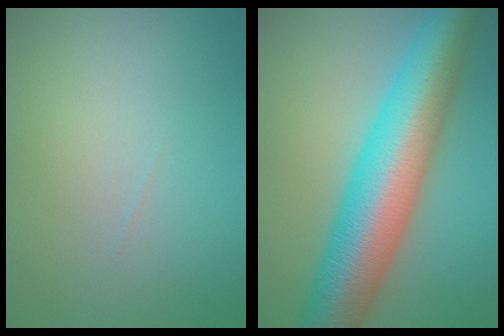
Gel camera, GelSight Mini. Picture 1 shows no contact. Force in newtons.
{"total": 13.1, "press": 13.1, "slide": 0.2}